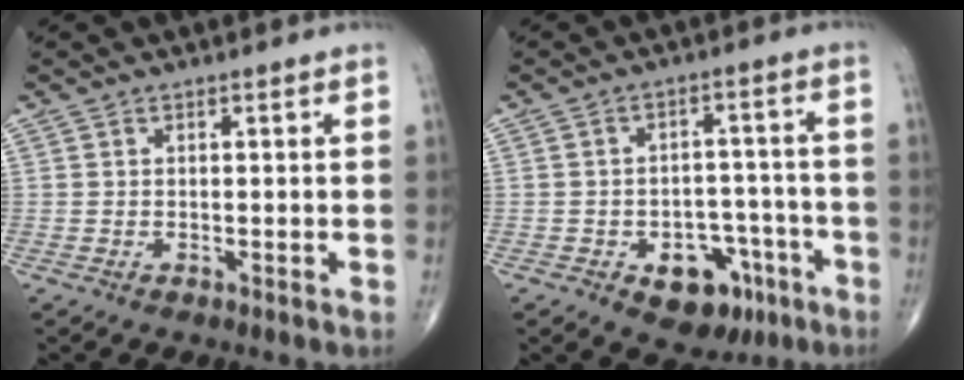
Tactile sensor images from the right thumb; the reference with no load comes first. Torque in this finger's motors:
{"motor_torque": [3.03, 1.34, 0.50, -0.80, 0.05]}